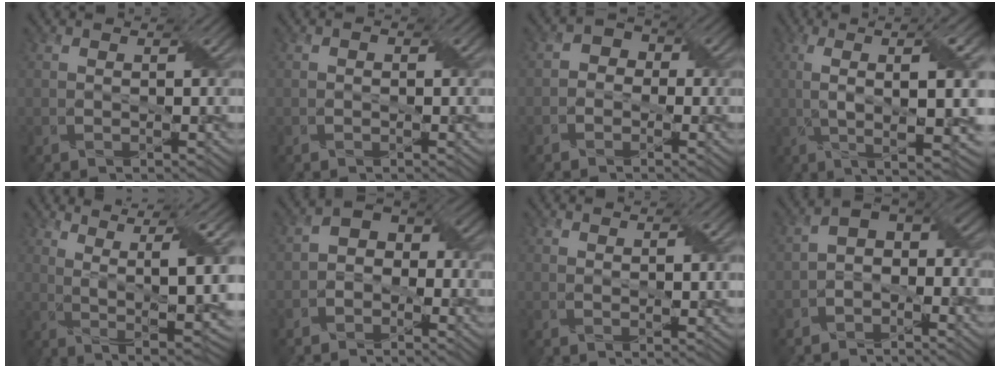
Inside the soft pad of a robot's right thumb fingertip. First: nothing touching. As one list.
[{"total": 0.6, "force": [-0.1, 0.5, 0.4], "torque": [-0.004, -0.001, -0.003]}, {"total": 2.6, "force": [-0.8, 2.3, 0.9], "torque": [-0.007, 0.010, -0.026]}, {"total": 12.1, "force": [2.1, 2.6, 11.6], "torque": [-0.195, 0.017, 0.039]}, {"total": 11.1, "force": [4.1, 2.3, 10.0], "torque": [-0.183, 0.015, 0.079]}, {"total": 4.5, "force": [-1.9, 3.2, 2.5], "torque": [-0.038, 0.009, -0.049]}, {"total": 1.3, "force": [0.9, 0.2, 0.9], "torque": [-0.018, -0.001, 0.017]}, {"total": 6.2, "force": [-2.8, 3.9, 4.0], "torque": [-0.055, 0.000, -0.064]}]